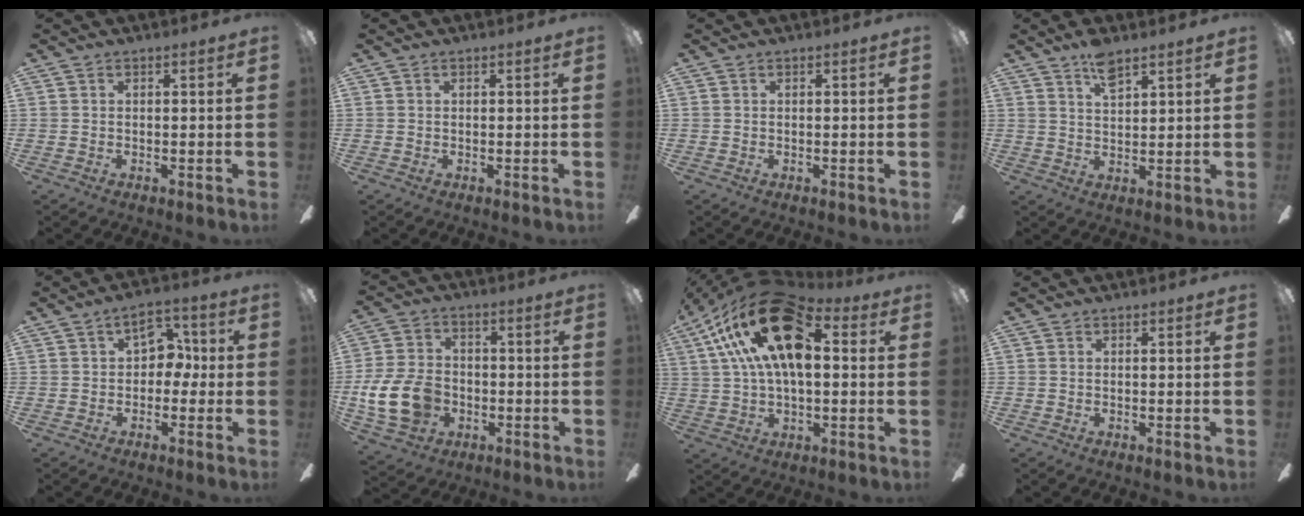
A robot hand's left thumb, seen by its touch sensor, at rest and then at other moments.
{"total": 0.0}
{"total": 0.0}
{"total": 5.5, "force": [4.3, 1.5, 3.1], "torque": [-0.056, -0.018, 0.074]}
{"total": 7.5, "force": [2.0, 5.3, 4.9], "torque": [-0.060, 0.001, 0.031]}
{"total": 13.6, "force": [-3.6, 9.9, 8.6], "torque": [-0.197, 0.029, -0.062]}
{"total": 24.4, "force": [9.6, 12.5, 18.6], "torque": [-0.336, -0.030, 0.159]}
{"total": 0.0}